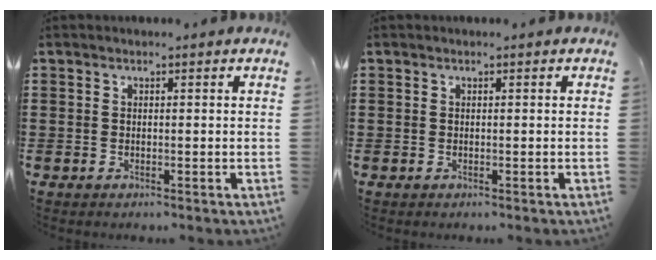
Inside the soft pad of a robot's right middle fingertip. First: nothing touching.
{"total": 0.0}